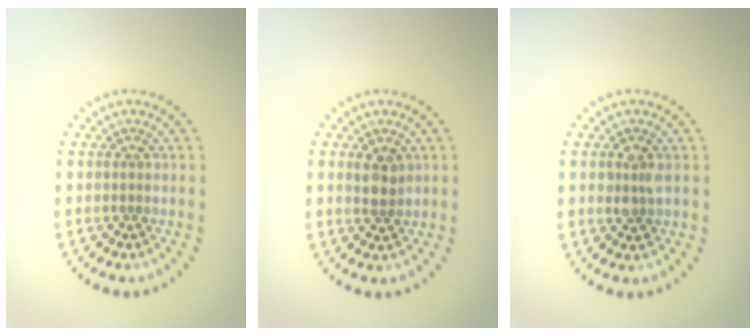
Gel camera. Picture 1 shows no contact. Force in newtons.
{"total": 2.0, "press": 1.9, "slide": 0.7}
{"total": 1.8, "press": 1.7, "slide": 0.2}